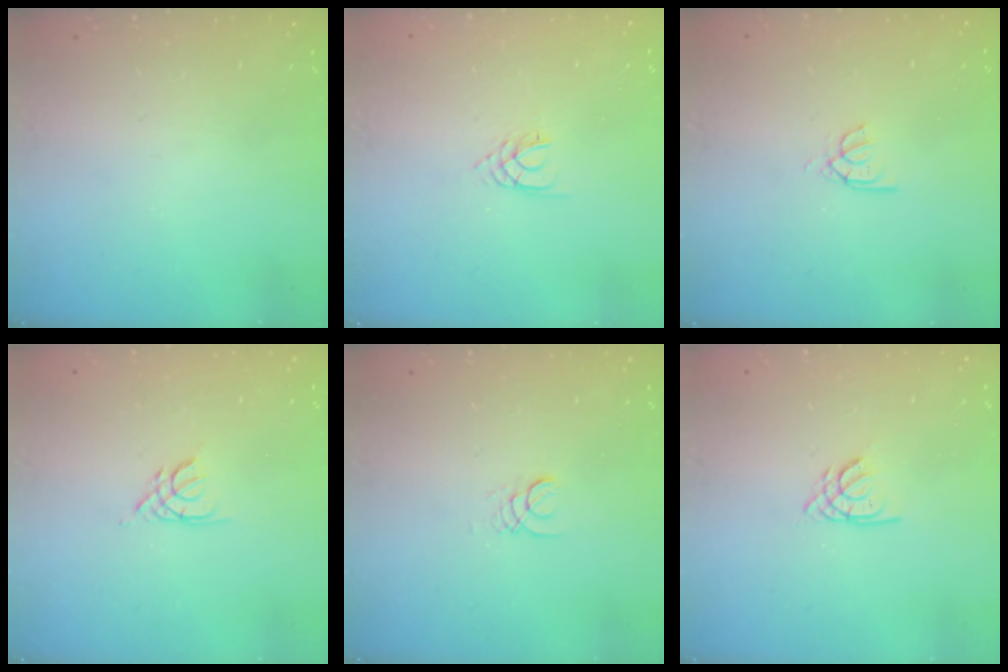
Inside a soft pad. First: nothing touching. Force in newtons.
{"total": 2.1, "press": 2.1, "slide": 0.3}
{"total": 2.6, "press": 2.6, "slide": 0.2}
{"total": 2.2, "press": 2.2, "slide": 0.4}
{"total": 1.3, "press": 1.3, "slide": 0.1}
{"total": 1.8, "press": 1.8, "slide": 0.3}